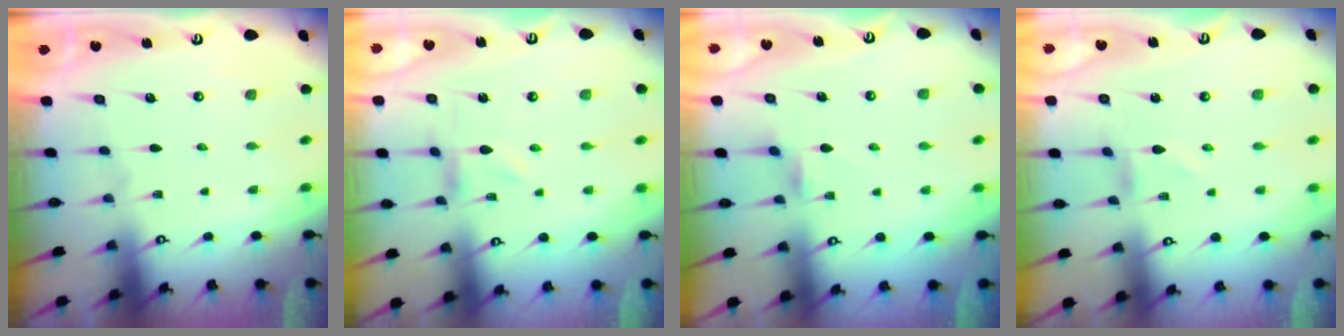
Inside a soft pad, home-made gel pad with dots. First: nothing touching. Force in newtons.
{"total": 0.0}
{"total": 2.3, "press": 2.3, "slide": 0.5}
{"total": 1.0, "press": 1.0, "slide": 0.1}